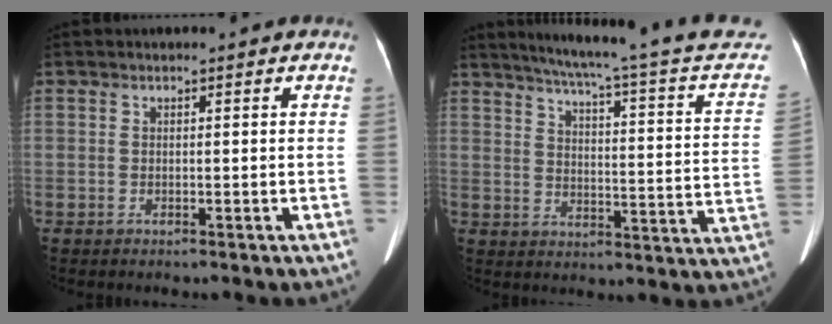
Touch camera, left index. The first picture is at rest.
{"total": 23.6, "force": [20.4, 0.3, 11.8], "torque": [-0.169, -0.054, 0.239]}